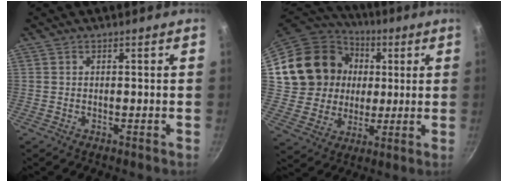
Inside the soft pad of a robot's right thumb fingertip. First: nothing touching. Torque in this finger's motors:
{"motor_torque": [-1.12, 2.82, 0.96, -0.54, 0.79]}